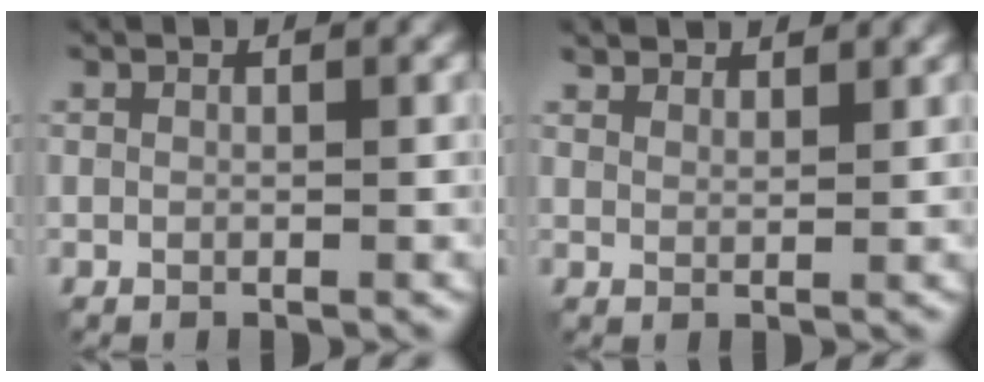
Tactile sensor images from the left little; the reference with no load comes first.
{"total": 3.5, "force": [3.1, 1.0, 1.2], "torque": [-0.021, -0.003, 0.058]}